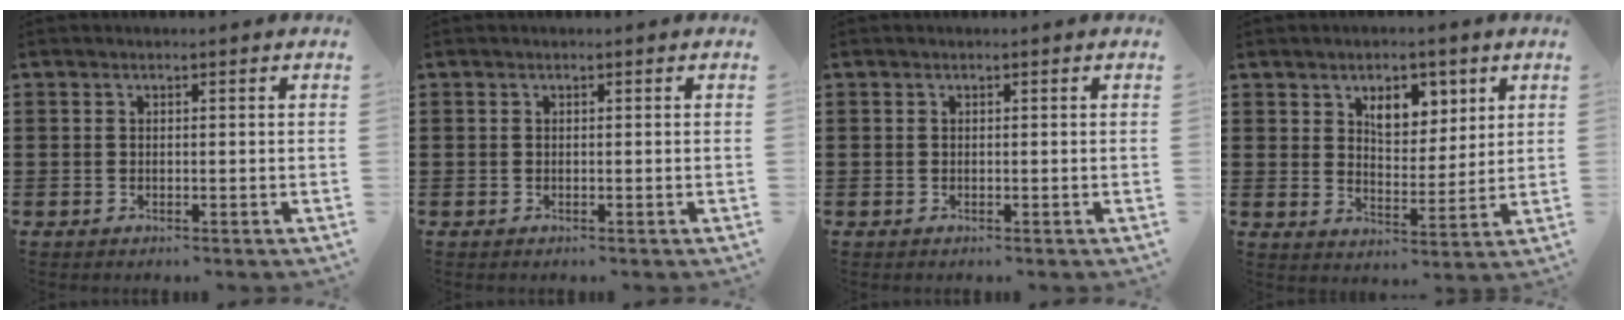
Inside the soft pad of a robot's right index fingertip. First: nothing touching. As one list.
[{"total": 0.0}, {"total": 0.0}, {"total": 5.8, "force": [3.3, 3.4, 3.3], "torque": [-0.056, 0.004, 0.055]}]